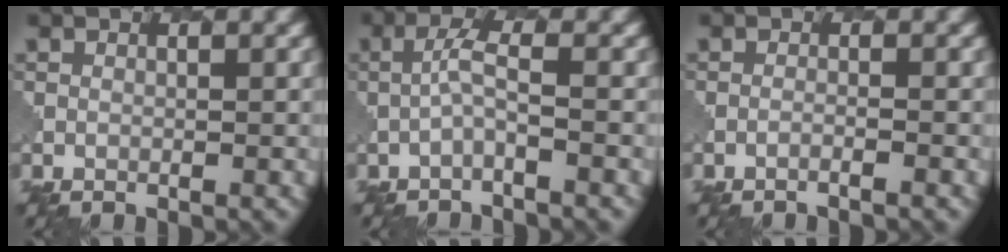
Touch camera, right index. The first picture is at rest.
{"total": 1.8, "force": [-0.4, 0.2, 1.7], "torque": [-0.040, 0.007, -0.013]}
{"total": 1.0, "force": [-0.8, 0.2, 0.5], "torque": [0.001, -0.002, -0.023]}